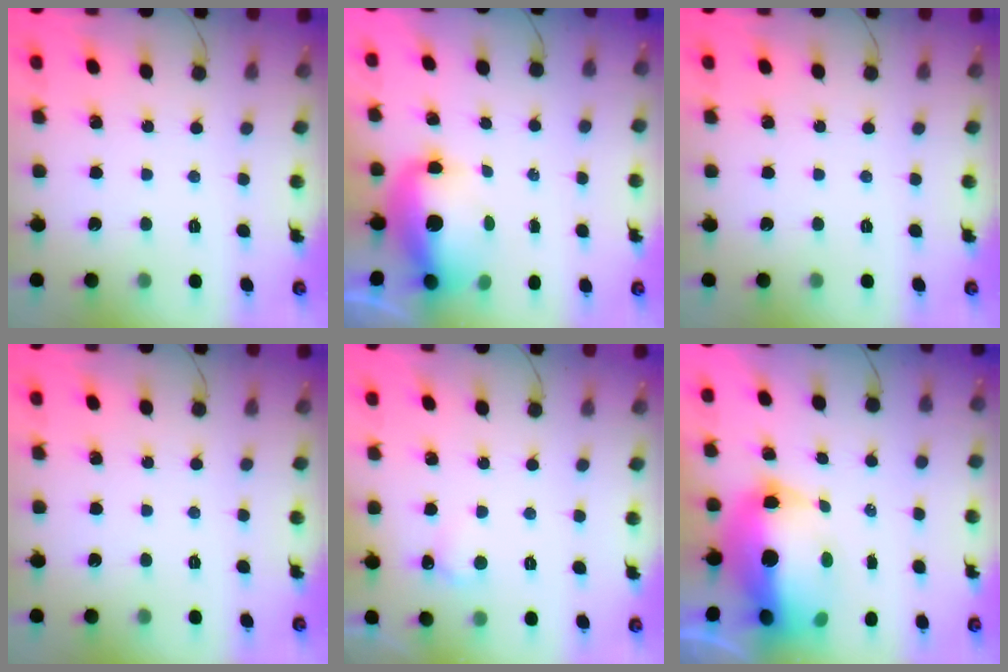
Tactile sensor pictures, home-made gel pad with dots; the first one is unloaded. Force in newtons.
{"total": 11.4, "press": 11.1, "slide": 2.6}
{"total": 0.0}
{"total": 0.0}
{"total": 4.8, "press": 4.6, "slide": 1.2}
{"total": 20.1, "press": 16.6, "slide": 11.4}